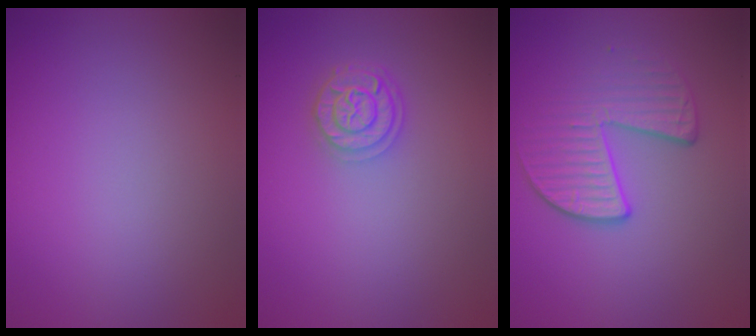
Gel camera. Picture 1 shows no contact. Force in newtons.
{"total": 2.8, "press": 2.3, "slide": 1.5}
{"total": 3.5, "press": 2.8, "slide": 2.1}